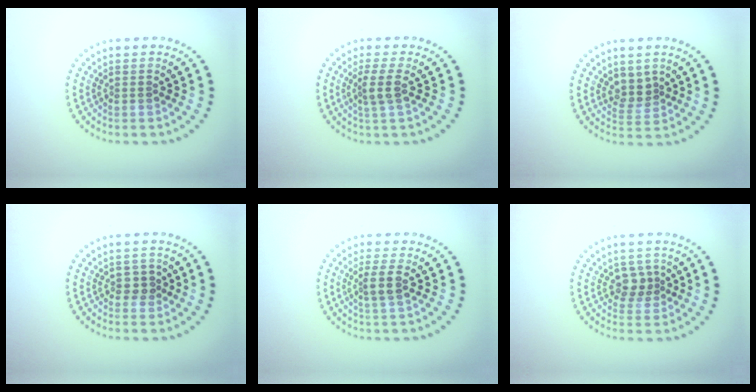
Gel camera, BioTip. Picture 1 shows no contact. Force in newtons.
{"total": 2.1, "press": 1.8, "slide": 1.1}
{"total": 2.1, "press": 1.7, "slide": 1.3}
{"total": 1.4, "press": 1.3, "slide": 0.5}
{"total": 2.1, "press": 1.7, "slide": 1.2}
{"total": 2.1, "press": 1.7, "slide": 1.1}